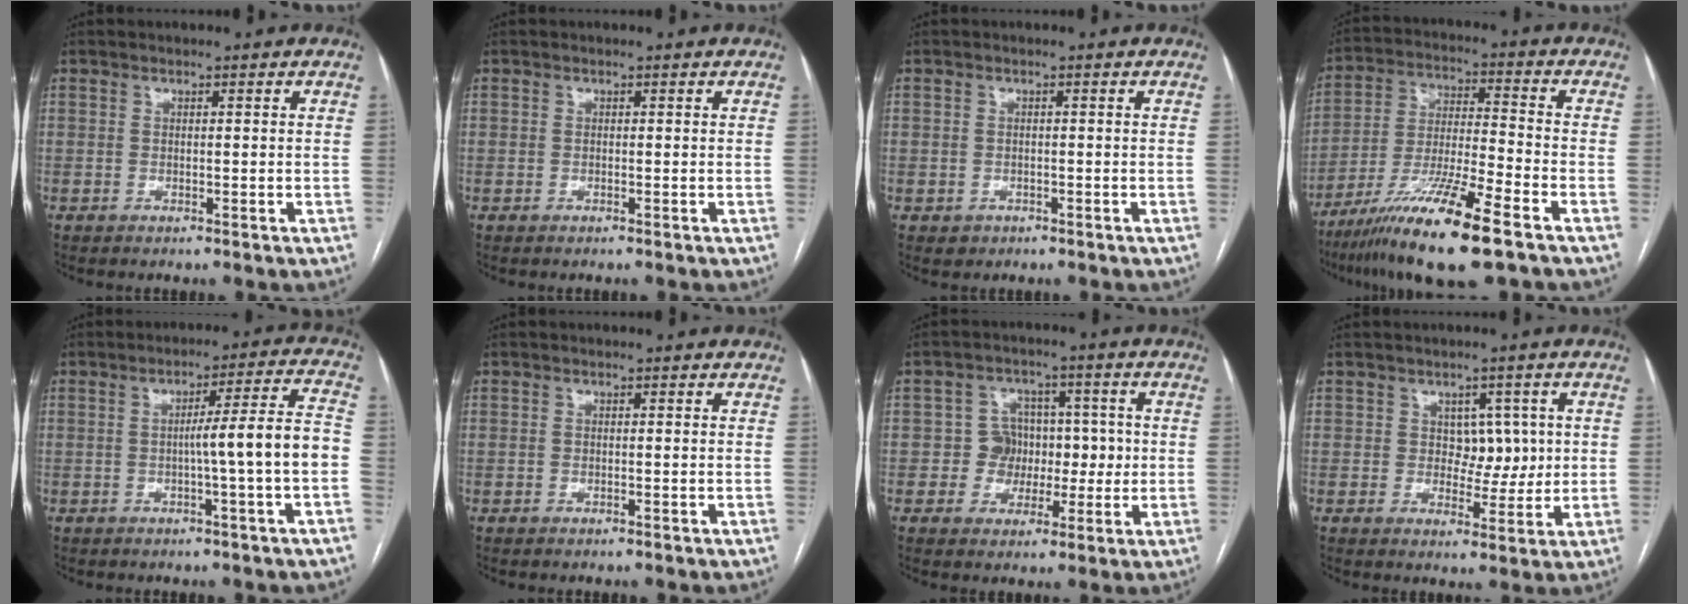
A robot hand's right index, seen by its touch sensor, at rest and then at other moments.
{"total": 0.0}
{"total": 2.0, "force": [-0.9, 1.8, 0.1], "torque": [0.003, 0.007, -0.010]}
{"total": 15.8, "force": [-9.9, 0.5, 12.2], "torque": [-0.243, -0.039, -0.180]}
{"total": 8.7, "force": [-1.7, -1.1, 8.5], "torque": [-0.117, 0.018, -0.024]}
{"total": 0.0}
{"total": 6.5, "force": [-0.3, 6.2, 1.8], "torque": [-0.011, 0.032, -0.003]}
{"total": 4.7, "force": [0.8, 3.3, 3.2], "torque": [-0.033, 0.007, 0.018]}